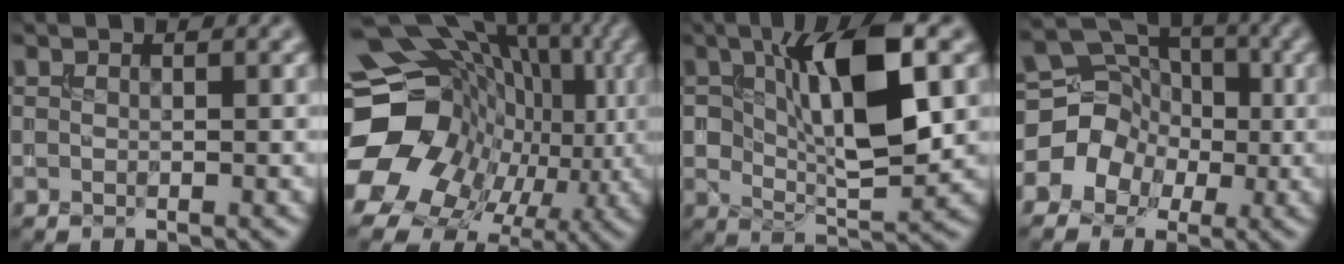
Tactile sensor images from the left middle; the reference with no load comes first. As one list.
[{"total": 18.9, "force": [-1.6, 15.4, 10.9], "torque": [-0.181, -0.006, -0.033]}, {"total": 9.2, "force": [2.1, 3.6, 8.1], "torque": [-0.144, 0.003, 0.033]}, {"total": 7.9, "force": [-1.4, 7.2, 2.9], "torque": [-0.036, 0.029, -0.057]}]